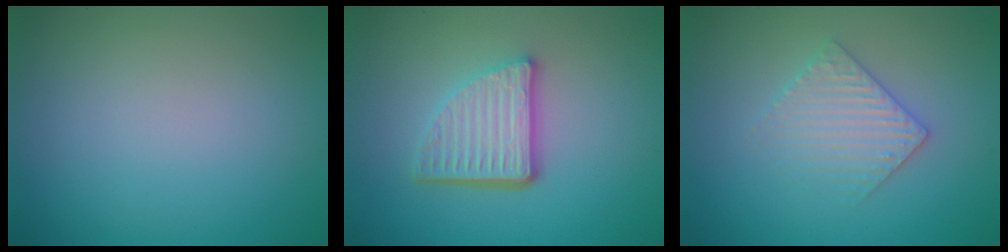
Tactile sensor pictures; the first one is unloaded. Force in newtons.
{"total": 5.0, "press": 3.6, "slide": 3.6}
{"total": 3.0, "press": 2.9, "slide": 0.6}